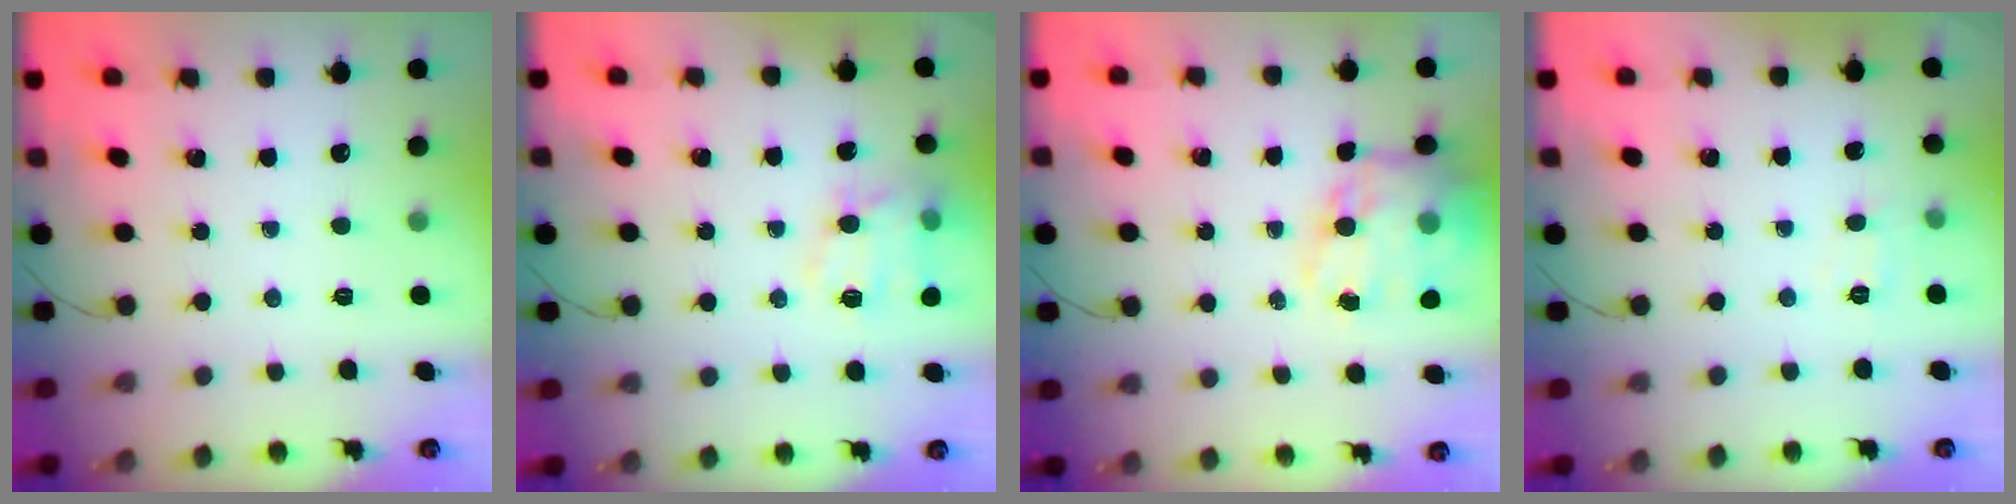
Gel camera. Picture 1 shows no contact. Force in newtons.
{"total": 11.7, "press": 11.6, "slide": 1.2}
{"total": 18.1, "press": 17.6, "slide": 4.0}
{"total": 6.1, "press": 6.0, "slide": 1.4}